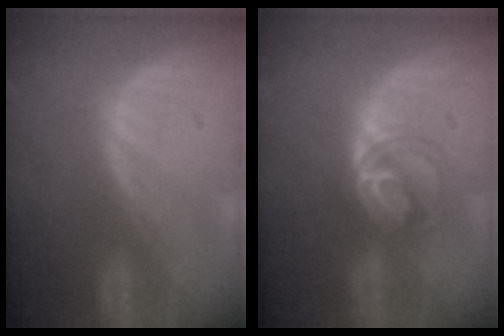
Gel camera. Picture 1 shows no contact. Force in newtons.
{"total": 5.8, "press": 5.4, "slide": 2.0}